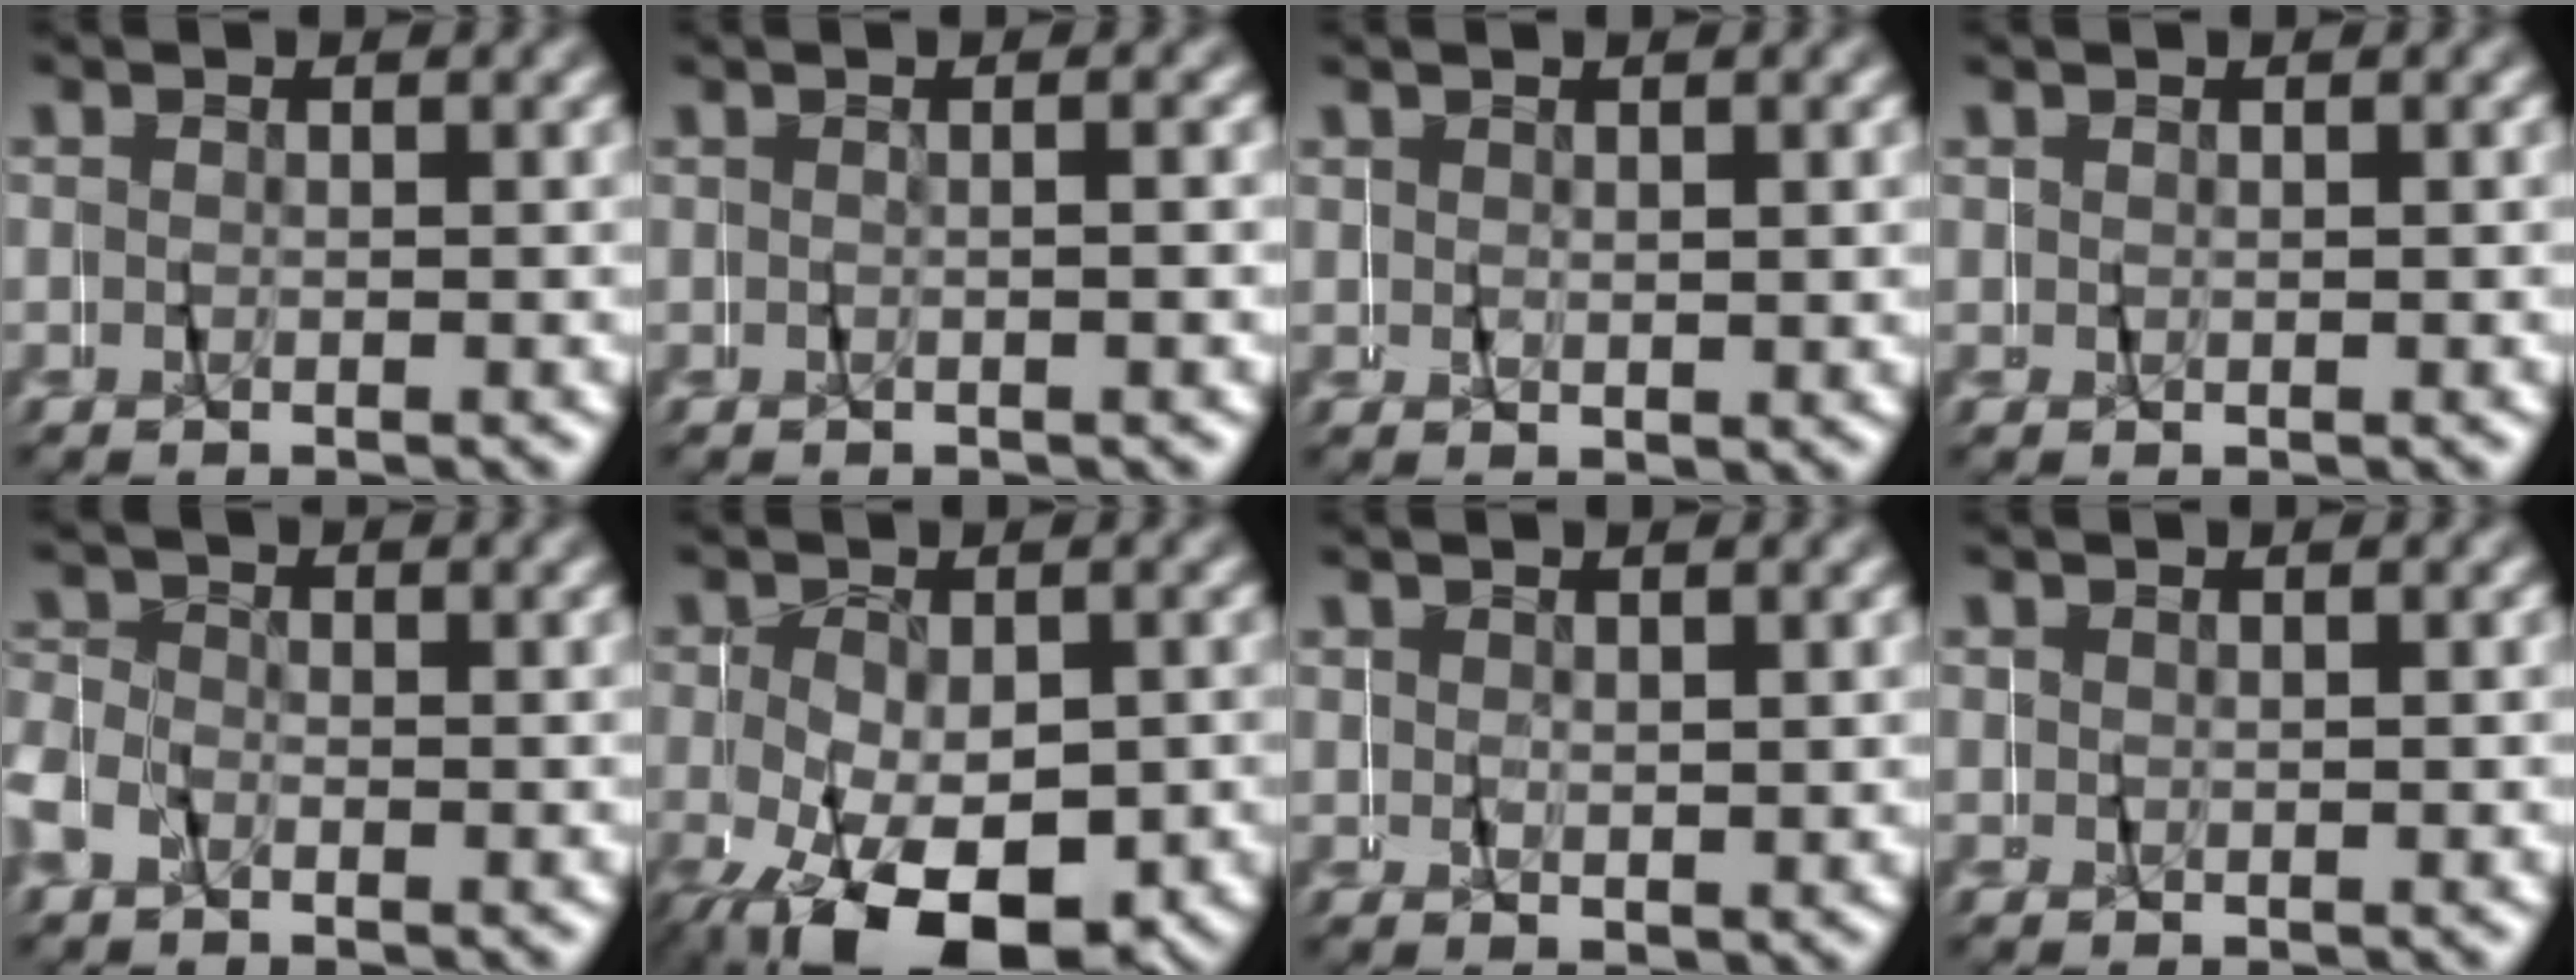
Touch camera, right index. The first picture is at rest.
{"total": 1.0, "force": [-0.2, -0.9, 0.4], "torque": [-0.012, 0.008, -0.003]}
{"total": 1.0, "force": [0.9, 0.2, 0.4], "torque": [-0.008, 0.000, 0.019]}
{"total": 0.5, "force": [0.4, -0.3, -0.1], "torque": [0.002, 0.002, 0.009]}
{"total": 2.5, "force": [-0.4, 2.4, 0.6], "torque": [-0.036, -0.003, -0.009]}
{"total": 8.9, "force": [-4.4, 4.6, 6.1], "torque": [-0.111, -0.038, -0.052]}
{"total": 1.4, "force": [1.1, 0.5, 0.7], "torque": [-0.011, -0.001, 0.023]}
{"total": 0.6, "force": [0.5, -0.2, 0.2], "torque": [-0.002, 0.002, 0.011]}